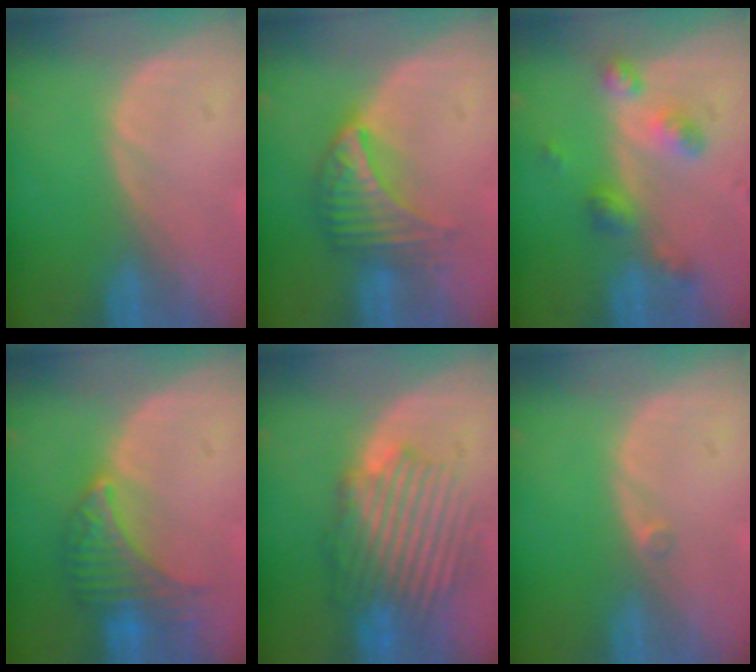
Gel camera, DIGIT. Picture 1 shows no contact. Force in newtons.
{"total": 7.5, "press": 6.6, "slide": 3.6}
{"total": 5.9, "press": 5.2, "slide": 2.8}
{"total": 6.6, "press": 6.5, "slide": 0.6}
{"total": 8.9, "press": 8.8, "slide": 1.5}
{"total": 0.7, "press": 0.6, "slide": 0.3}